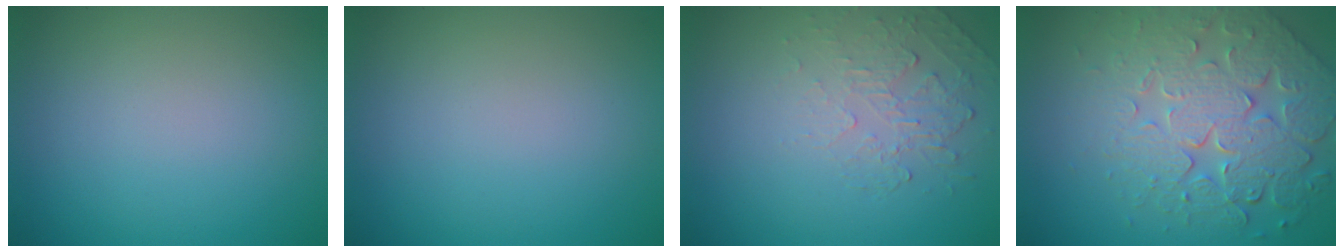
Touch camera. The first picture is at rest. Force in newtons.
{"total": 0.0}
{"total": 2.1, "press": 0.9, "slide": 1.9}
{"total": 7.8, "press": 5.7, "slide": 5.4}